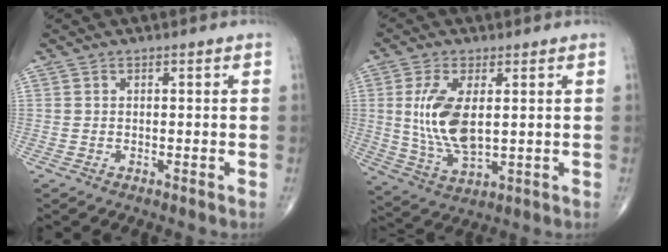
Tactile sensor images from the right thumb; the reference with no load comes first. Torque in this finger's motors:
{"motor_torque": [-0.53, 0.78, 0.46, 0.55, 0.39]}